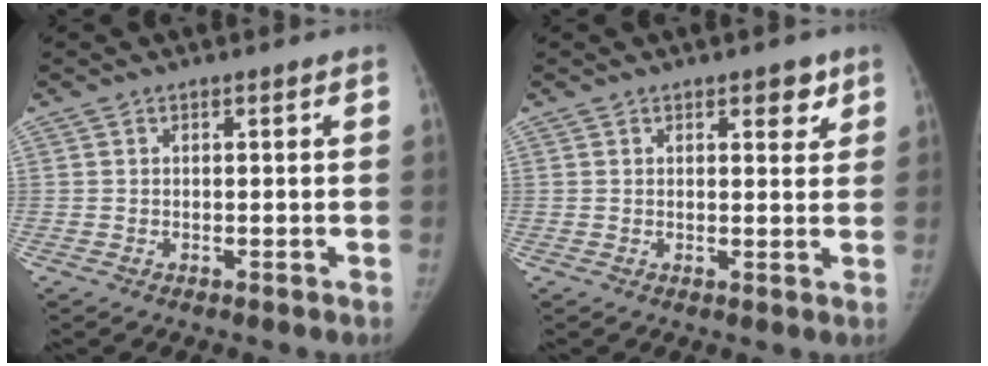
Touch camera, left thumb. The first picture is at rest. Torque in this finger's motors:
{"motor_torque": [-0.15, 0.06, 0.27, -0.18, 0.05]}